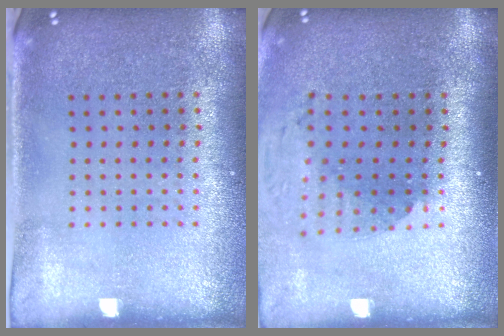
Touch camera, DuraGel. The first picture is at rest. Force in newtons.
{"total": 1.8, "press": 1.4, "slide": 1.2}